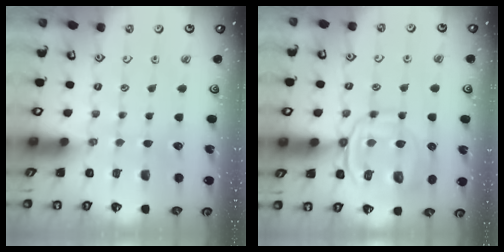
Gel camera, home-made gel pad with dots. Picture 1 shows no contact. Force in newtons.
{"total": 11.7, "press": 11.6, "slide": 1.2}